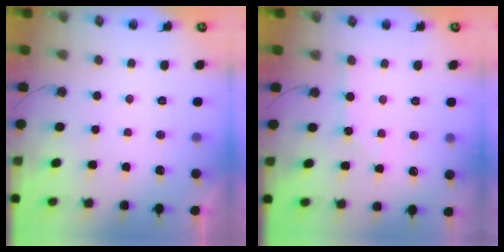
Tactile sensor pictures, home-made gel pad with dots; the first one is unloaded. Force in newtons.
{"total": 1.7, "press": 1.7, "slide": 0.3}